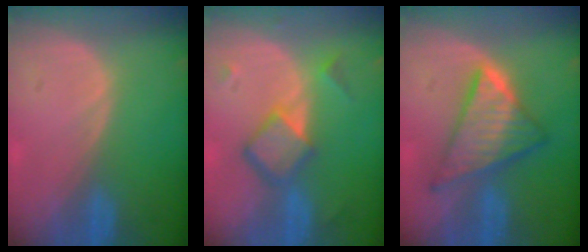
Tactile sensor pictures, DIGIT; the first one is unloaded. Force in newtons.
{"total": 6.6, "press": 5.7, "slide": 3.3}
{"total": 9.0, "press": 9.0, "slide": 0.7}